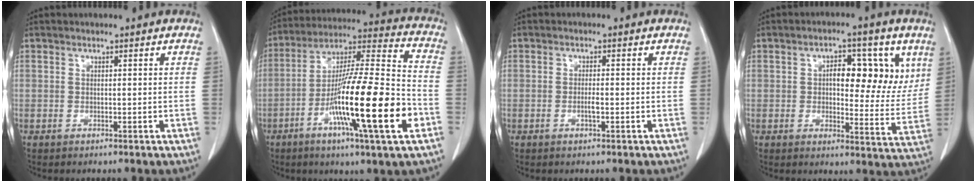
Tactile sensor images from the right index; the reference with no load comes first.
{"total": 21.9, "force": [-7.6, 0.8, 20.5], "torque": [-0.347, -0.021, -0.134]}
{"total": 1.7, "force": [-0.5, 0.2, 1.6], "torque": [-0.032, 0.000, -0.010]}
{"total": 10.8, "force": [3.7, 4.9, 8.9], "torque": [-0.107, 0.011, 0.052]}